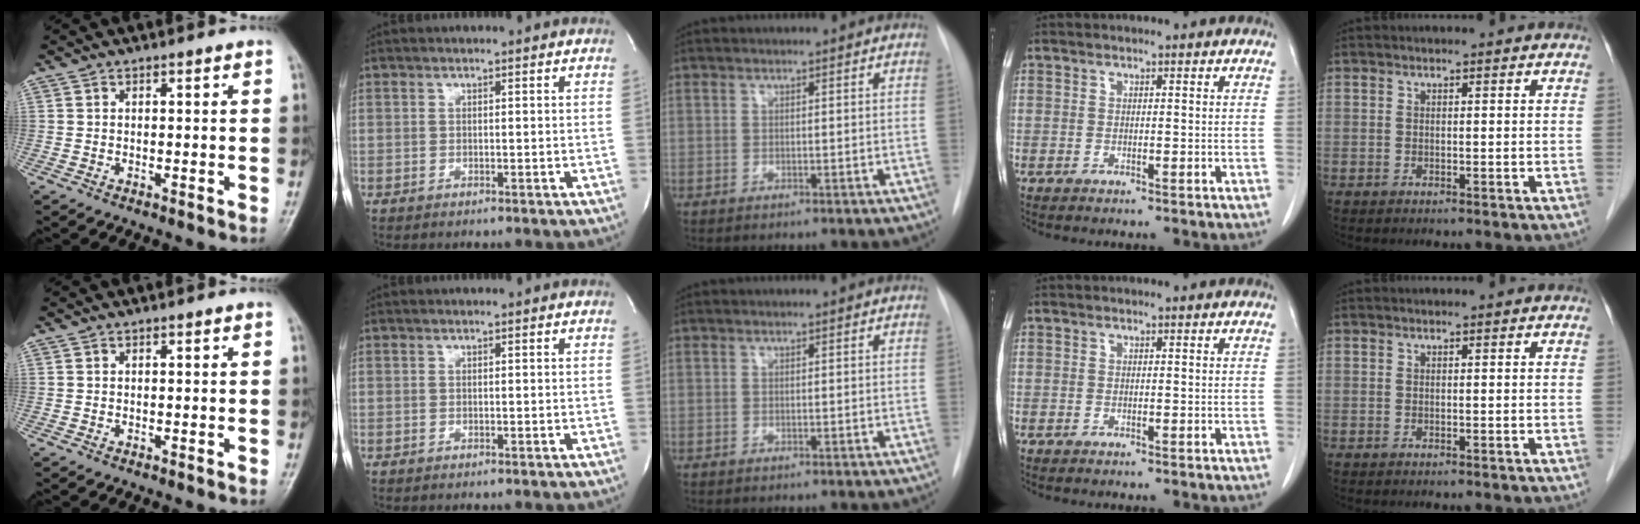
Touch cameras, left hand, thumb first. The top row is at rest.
{}